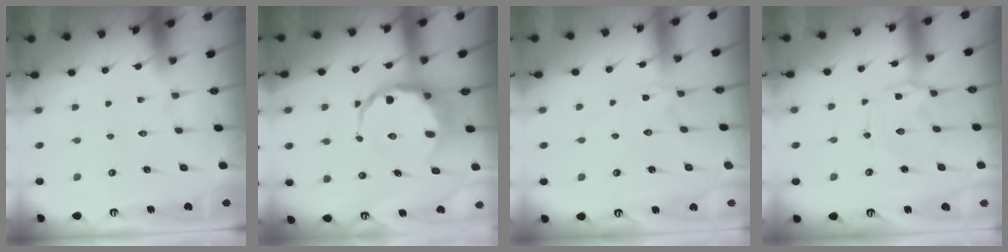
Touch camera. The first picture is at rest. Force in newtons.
{"total": 7.8, "press": 7.4, "slide": 2.5}
{"total": 1.4, "press": 1.4, "slide": 0.4}
{"total": 1.3, "press": 1.3, "slide": 0.3}